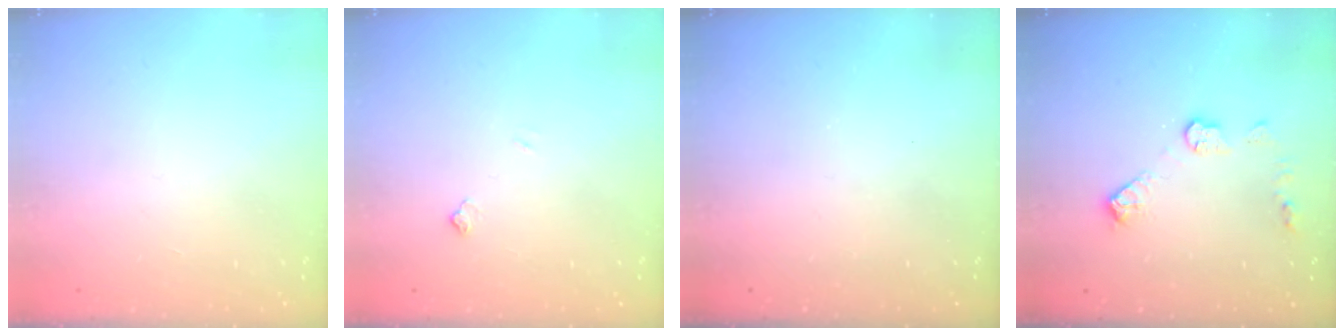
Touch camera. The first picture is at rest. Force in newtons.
{"total": 4.7, "press": 4.7, "slide": 0.6}
{"total": 0.0}
{"total": 9.0, "press": 9.0, "slide": 0.4}